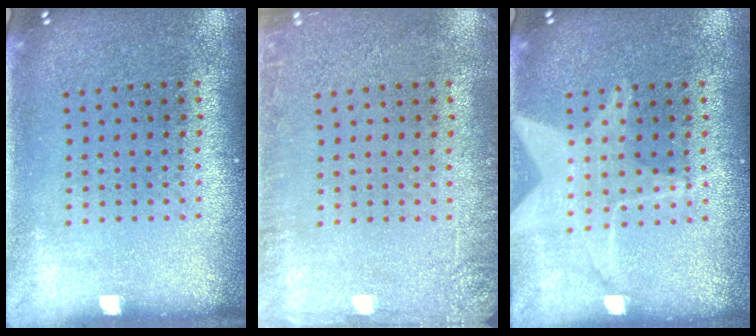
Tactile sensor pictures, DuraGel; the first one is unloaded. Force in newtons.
{"total": 2.1, "press": 2.1, "slide": 0.3}
{"total": 2.7, "press": 2.7, "slide": 0.4}